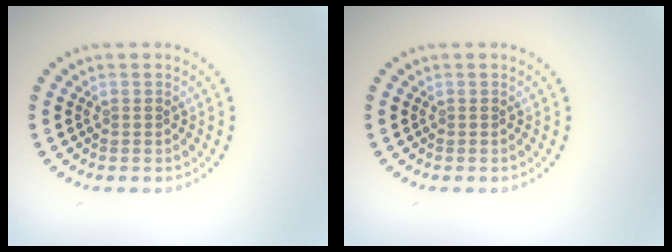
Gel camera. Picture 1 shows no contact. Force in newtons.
{"total": 0.0}